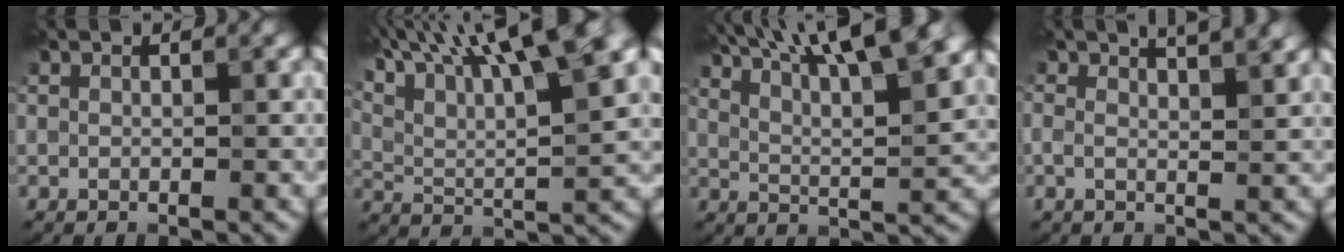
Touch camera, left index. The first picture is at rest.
{"total": 16.4, "force": [10.3, 5.0, 11.7], "torque": [-0.193, 0.042, 0.141]}
{"total": 14.5, "force": [9.6, 4.1, 10.1], "torque": [-0.136, 0.040, 0.112]}
{"total": 5.4, "force": [2.8, 1.9, 4.3], "torque": [-0.046, 0.029, 0.005]}